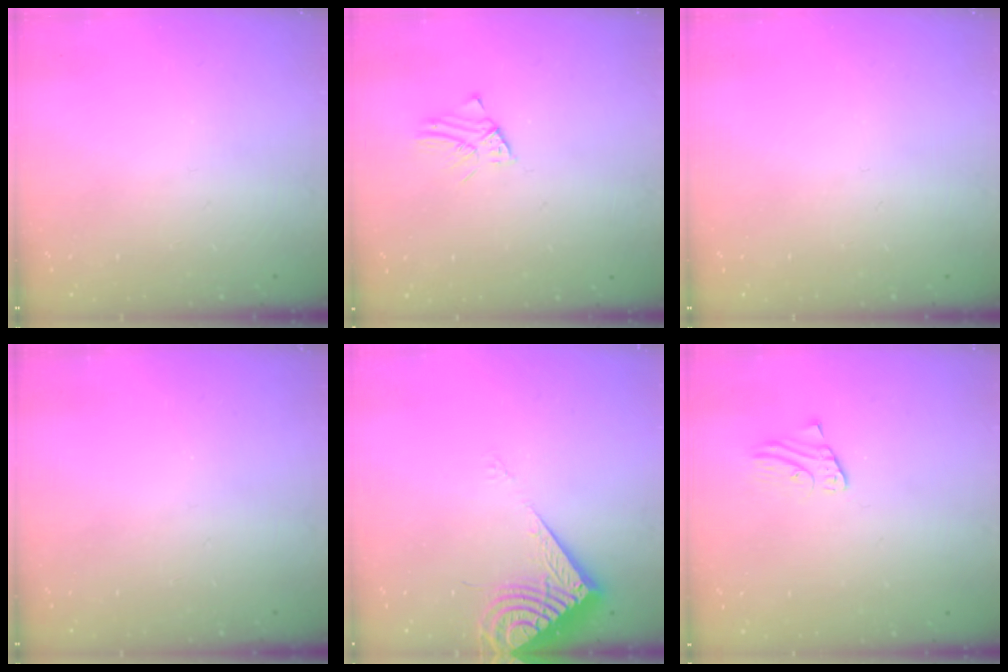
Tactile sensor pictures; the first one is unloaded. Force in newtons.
{"total": 1.2, "press": 1.2, "slide": 0.1}
{"total": 0.0}
{"total": 0.0}
{"total": 8.3, "press": 8.1, "slide": 1.3}
{"total": 1.8, "press": 1.8, "slide": 0.1}